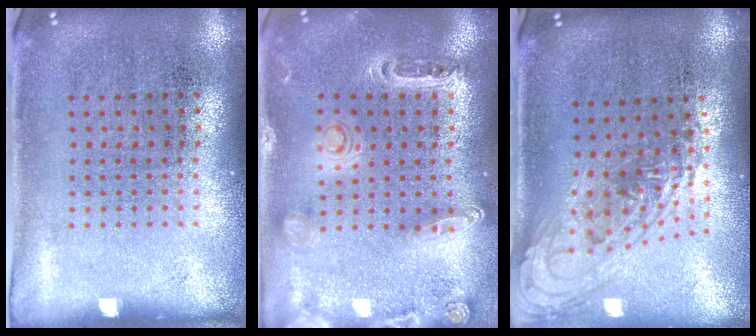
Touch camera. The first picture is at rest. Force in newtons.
{"total": 1.4, "press": 1.3, "slide": 0.3}
{"total": 1.5, "press": 1.3, "slide": 0.7}